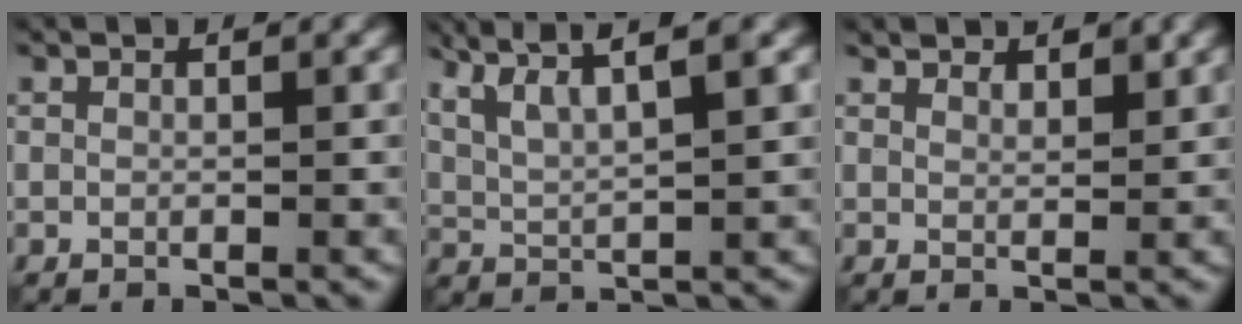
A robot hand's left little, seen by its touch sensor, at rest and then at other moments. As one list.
[{"total": 7.1, "force": [4.7, 1.4, 5.2], "torque": [-0.093, 0.021, 0.069]}, {"total": 2.6, "force": [2.3, 0.9, 1.0], "torque": [-0.013, -0.005, 0.040]}]